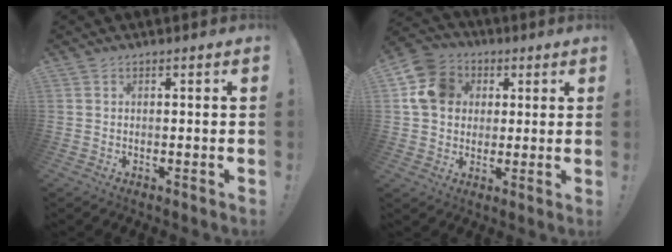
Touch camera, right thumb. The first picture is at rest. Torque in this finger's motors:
{"motor_torque": [0.74, 1.19, 0.31, -0.30, -0.03]}